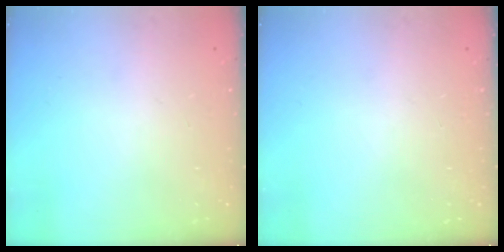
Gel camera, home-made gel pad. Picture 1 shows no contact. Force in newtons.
{"total": 0.0}